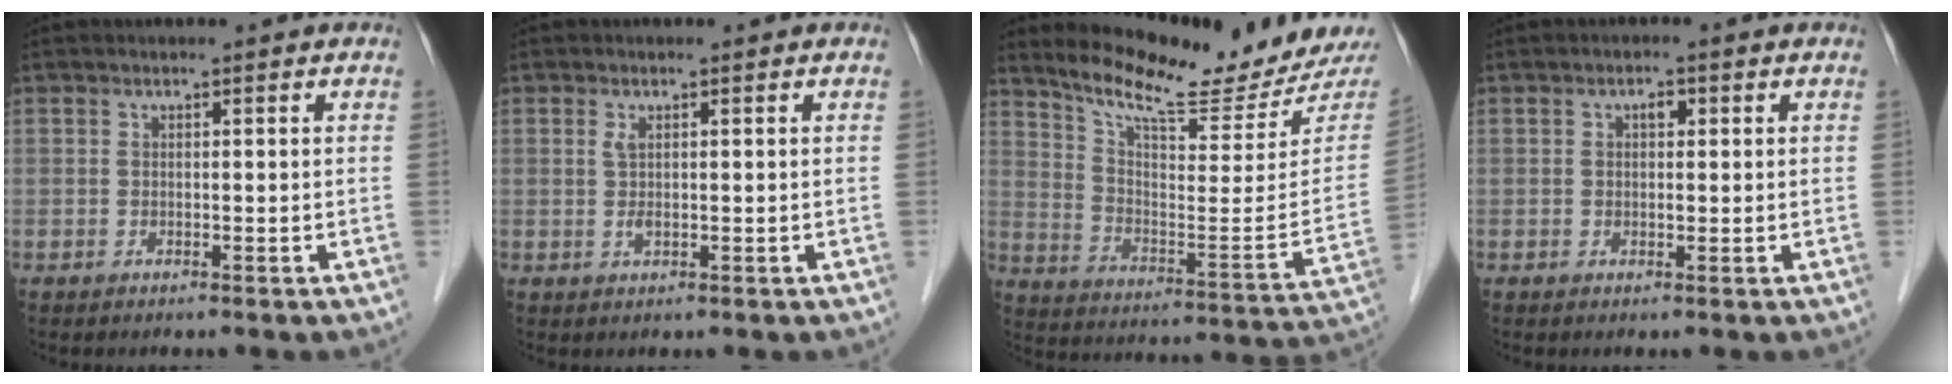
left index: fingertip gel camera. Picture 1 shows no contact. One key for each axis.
{"total": 1.7, "fx": 0.3, "fy": 0.6, "fz": 1.5, "tx": -0.035, "ty": -0.002, "tz": 0.008}
{"total": 17.0, "fx": 16.1, "fy": 0.1, "fz": 5.5, "tx": -0.101, "ty": -0.080, "tz": 0.239}
{"total": 1.7, "fx": 0.4, "fy": 1.0, "fz": 1.4, "tx": -0.022, "ty": 0.006, "tz": 0.006}